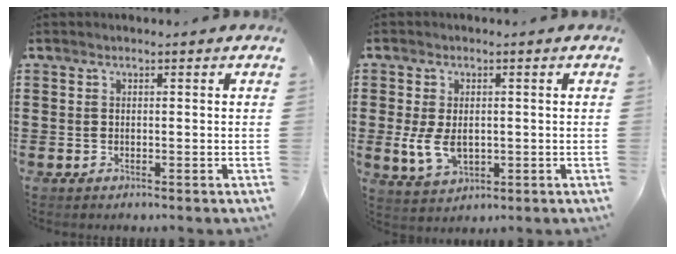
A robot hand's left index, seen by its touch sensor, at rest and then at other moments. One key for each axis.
{"total": 5.6, "fx": -0.4, "fy": 3.7, "fz": 4.1, "tx": -0.092, "ty": -0.002, "tz": -0.013}